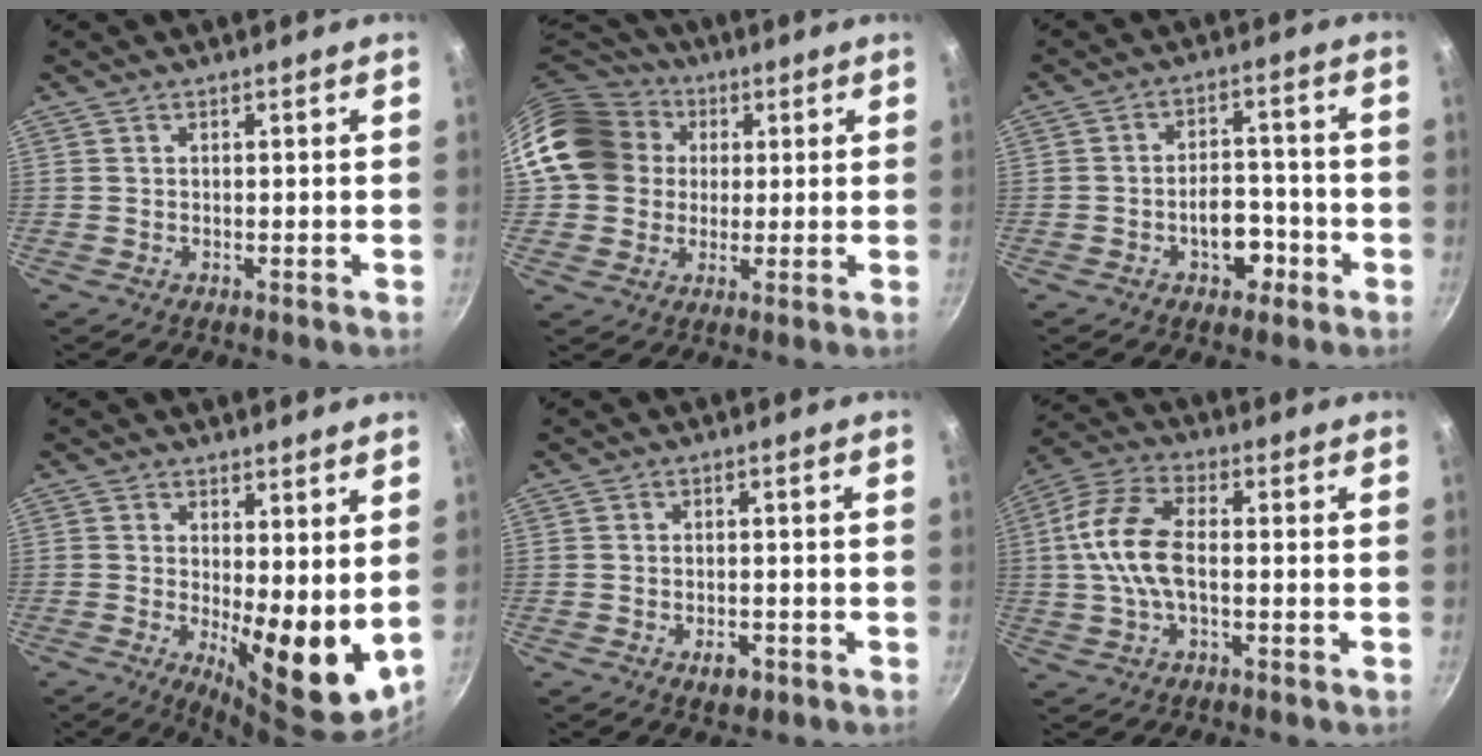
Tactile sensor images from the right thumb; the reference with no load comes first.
{"total": 17.6, "force": [3.1, 15.5, 7.8], "torque": [-0.132, 0.039, 0.052]}
{"total": 7.3, "force": [-3.0, 4.6, 4.8], "torque": [-0.036, 0.027, -0.044]}
{"total": 11.7, "force": [1.3, 4.2, 10.9], "torque": [-0.130, -0.036, 0.027]}
{"total": 3.4, "force": [-1.6, 1.8, 2.3], "torque": [-0.028, 0.009, -0.020]}
{"total": 11.6, "force": [-0.2, 6.0, 9.9], "torque": [-0.202, 0.028, -0.017]}